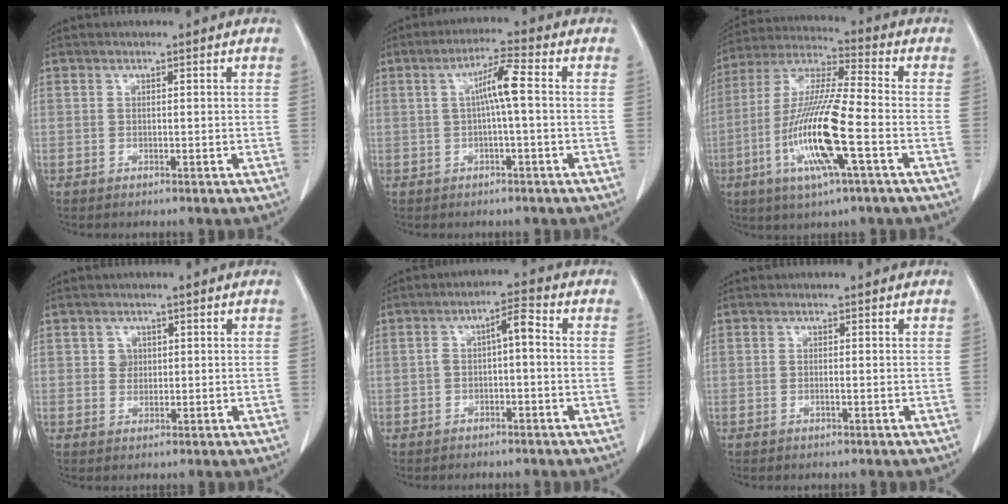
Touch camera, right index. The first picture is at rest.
{"total": 5.3, "force": [0.3, 0.1, 5.3], "torque": [-0.095, 0.015, 0.006]}
{"total": 15.8, "force": [-4.8, 1.1, 15.1], "torque": [-0.310, -0.012, -0.093]}
{"total": 2.0, "force": [0.6, 1.7, 0.7], "torque": [-0.009, 0.000, 0.010]}
{"total": 4.1, "force": [-0.2, 1.1, 3.9], "torque": [-0.065, 0.023, -0.004]}
{"total": 0.5, "force": [-0.2, 0.0, 0.5], "torque": [-0.011, 0.000, -0.002]}